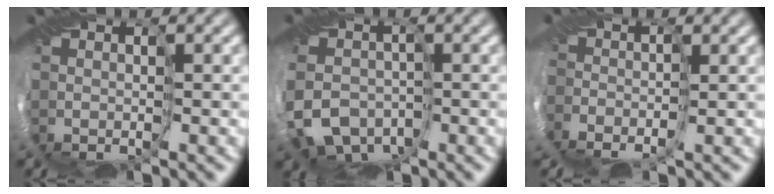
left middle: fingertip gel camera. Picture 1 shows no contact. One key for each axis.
{"total": 5.9, "fx": -3.1, "fy": 4.5, "fz": 2.4, "tx": -0.028, "ty": -0.010, "tz": -0.070}
{"total": 2.5, "fx": -1.7, "fy": 1.5, "fz": 0.9, "tx": -0.017, "ty": -0.005, "tz": -0.026}